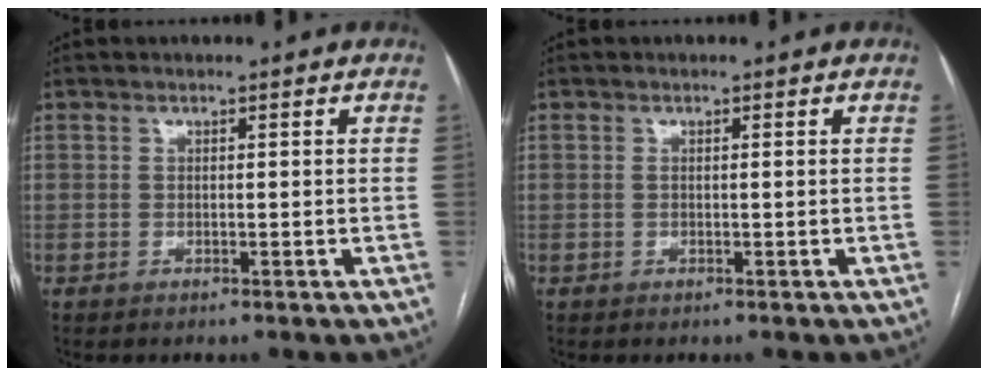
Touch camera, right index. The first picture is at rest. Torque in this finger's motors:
{"motor_torque": [-0.18, 0.02, 0.00, 0.00]}